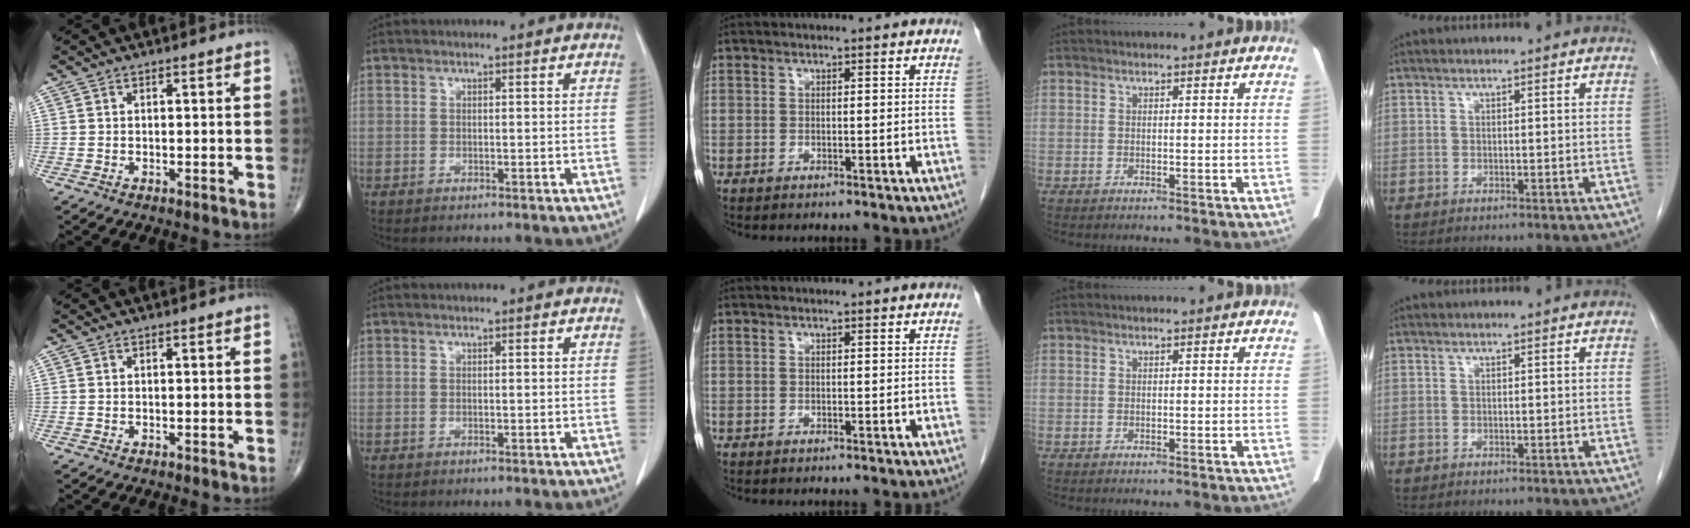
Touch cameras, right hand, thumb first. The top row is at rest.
{}